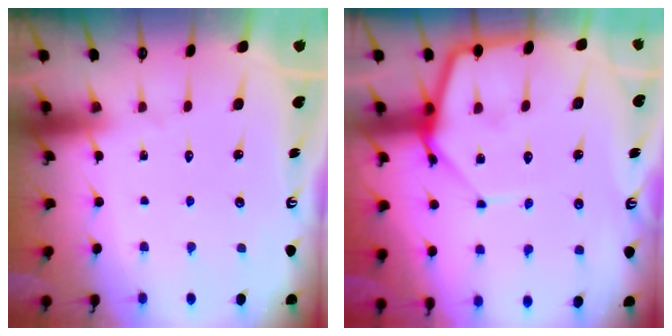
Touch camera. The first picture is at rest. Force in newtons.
{"total": 12.1, "press": 12.1, "slide": 1.2}